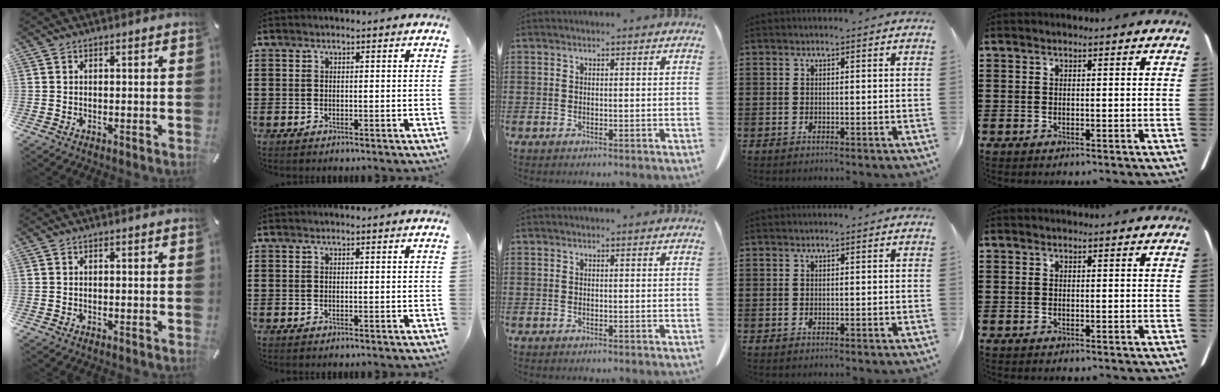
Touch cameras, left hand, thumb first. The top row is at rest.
{}